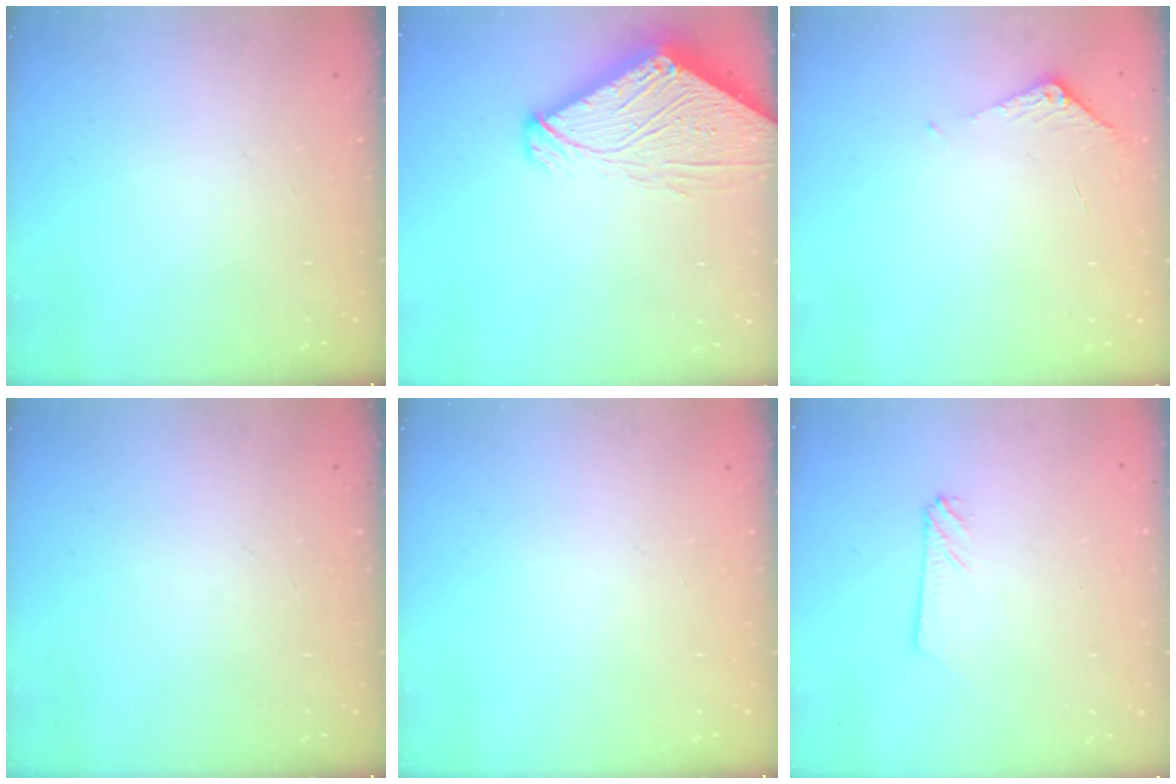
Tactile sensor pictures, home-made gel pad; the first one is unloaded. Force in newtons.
{"total": 11.3, "press": 11.2, "slide": 1.7}
{"total": 6.4, "press": 6.4, "slide": 0.6}
{"total": 0.0}
{"total": 0.0}
{"total": 2.7, "press": 2.7, "slide": 0.3}